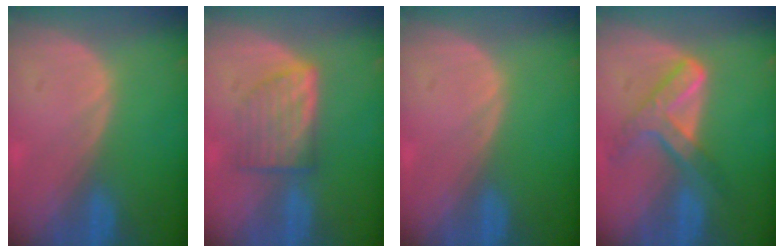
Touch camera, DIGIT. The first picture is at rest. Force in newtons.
{"total": 6.2, "press": 5.9, "slide": 1.9}
{"total": 0.0}
{"total": 7.3, "press": 6.2, "slide": 3.8}